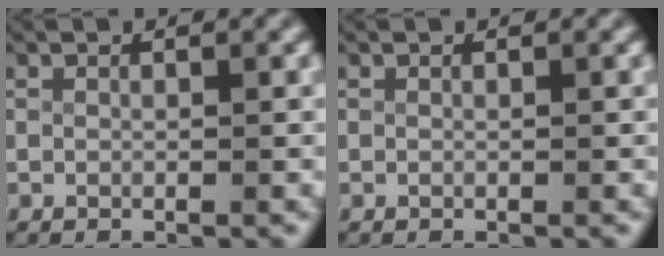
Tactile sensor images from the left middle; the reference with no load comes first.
{"total": 0.0}